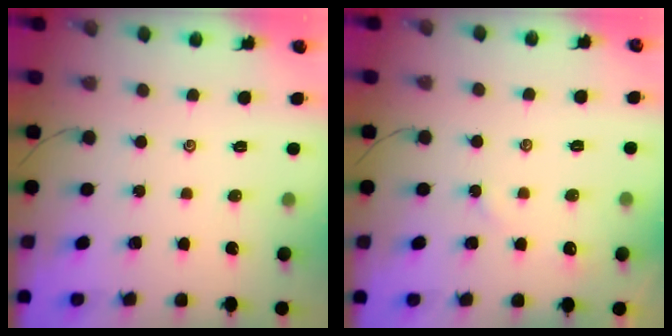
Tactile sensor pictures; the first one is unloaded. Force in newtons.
{"total": 2.6, "press": 2.5, "slide": 0.3}